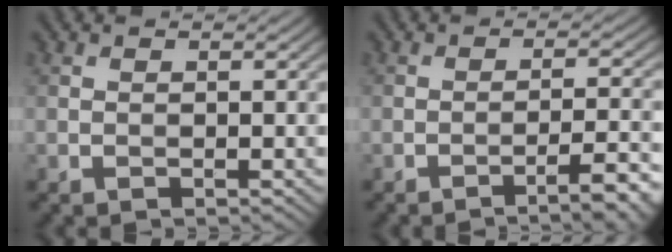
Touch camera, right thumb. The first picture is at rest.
{"total": 5.8, "force": [-3.7, 0.7, 4.4], "torque": [-0.058, 0.017, -0.063]}